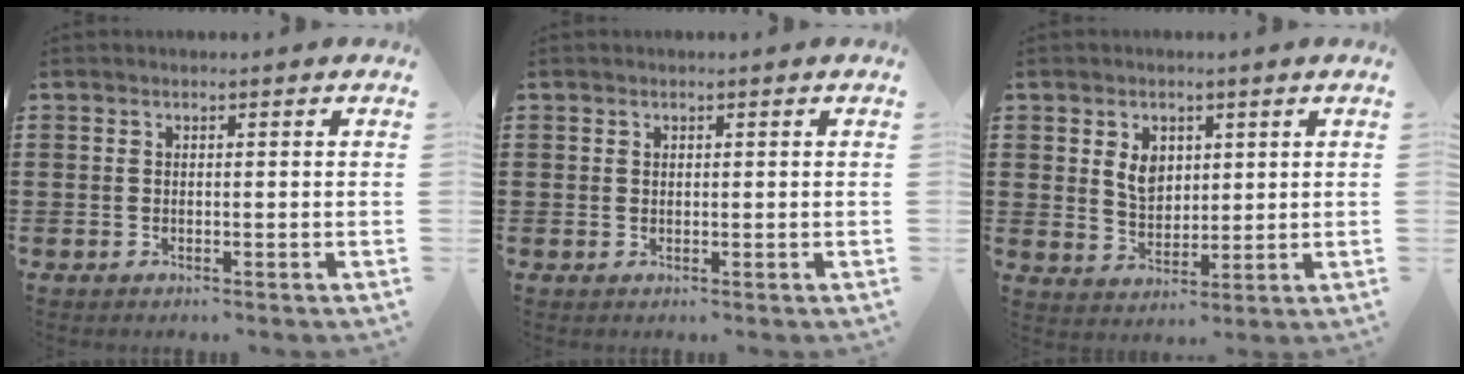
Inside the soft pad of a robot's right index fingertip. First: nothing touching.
{"total": 0.6, "force": [0.3, 0.5, 0.1], "torque": [-0.003, 0.002, 0.007]}
{"total": 4.7, "force": [1.5, 3.5, 2.8], "torque": [-0.058, 0.008, 0.025]}